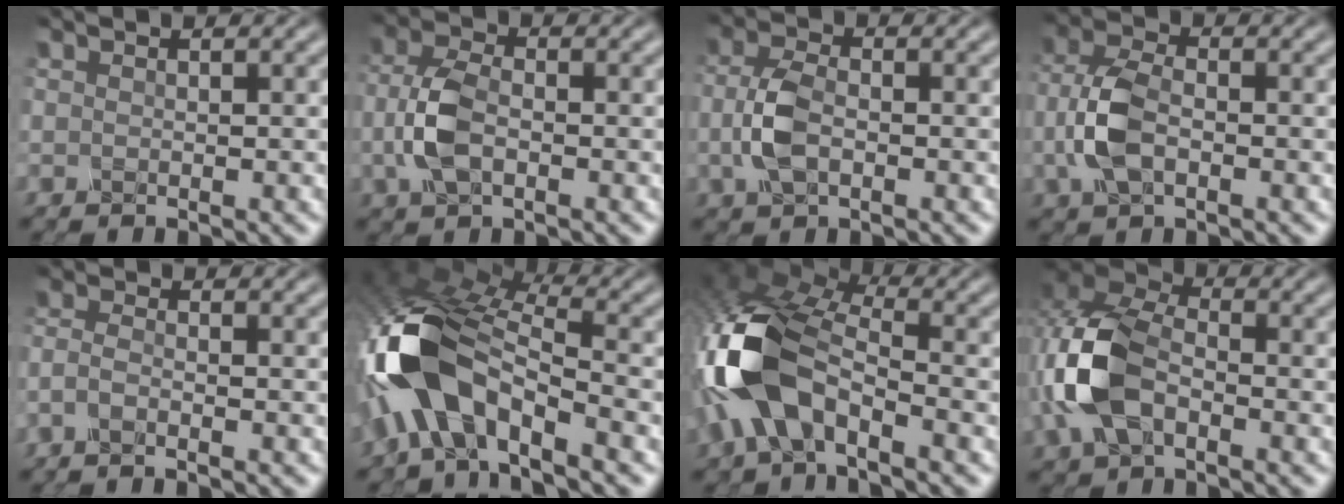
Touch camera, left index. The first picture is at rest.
{"total": 4.0, "force": [-1.0, 2.4, 3.1], "torque": [-0.075, 0.005, -0.026]}
{"total": 3.5, "force": [-0.8, 2.1, 2.8], "torque": [-0.064, 0.005, -0.020]}
{"total": 4.5, "force": [-1.1, 2.7, 3.5], "torque": [-0.083, 0.006, -0.031]}
{"total": 1.8, "force": [-1.2, 0.5, 1.2], "torque": [-0.032, 0.000, -0.034]}
{"total": 10.1, "force": [-4.5, 4.9, 7.6], "torque": [-0.150, 0.014, -0.098]}
{"total": 11.3, "force": [-3.4, 6.1, 8.8], "torque": [-0.204, 0.000, -0.075]}
{"total": 7.9, "force": [-1.8, 5.2, 5.7], "torque": [-0.142, 0.012, -0.051]}